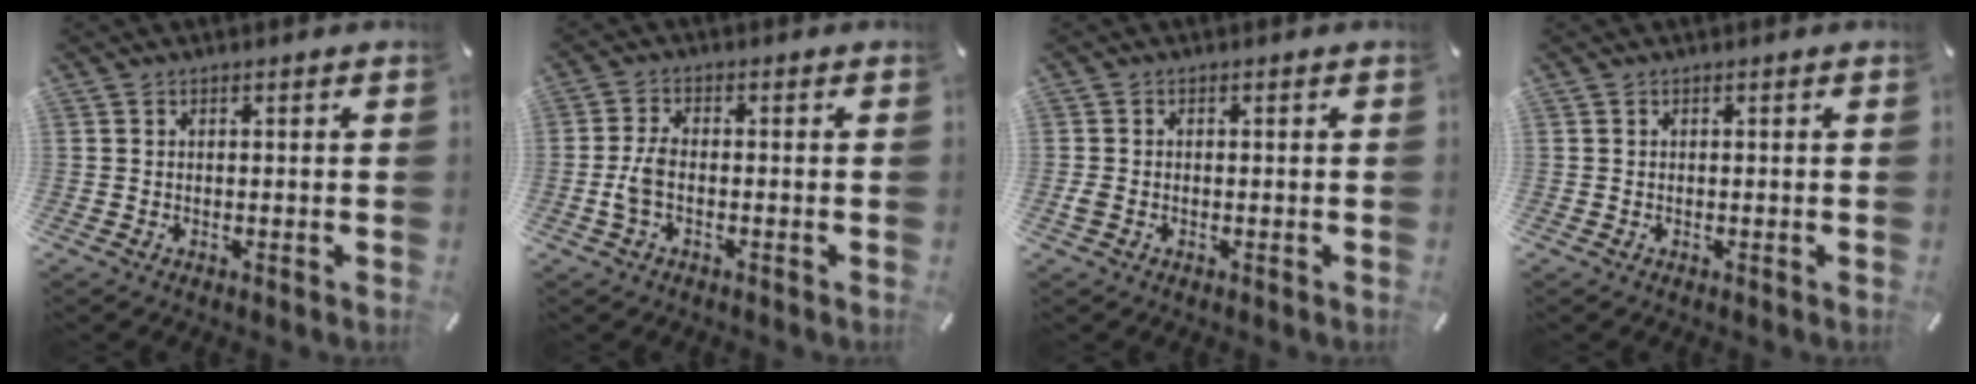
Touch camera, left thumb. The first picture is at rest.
{"total": 4.1, "force": [-1.0, 1.8, 3.5], "torque": [-0.080, 0.001, -0.023]}
{"total": 1.7, "force": [-0.6, 1.2, 1.1], "torque": [-0.025, 0.001, -0.012]}
{"total": 0.0}